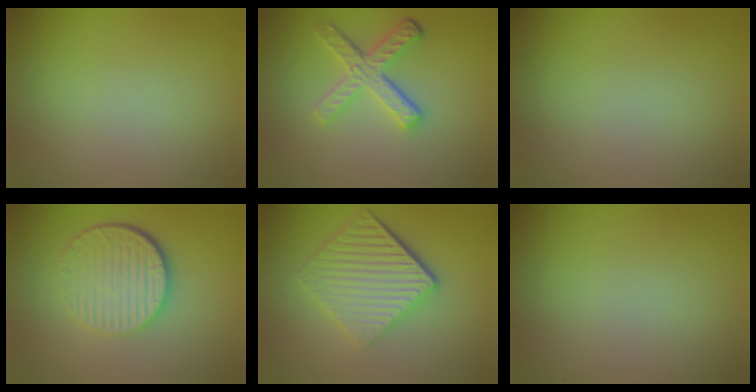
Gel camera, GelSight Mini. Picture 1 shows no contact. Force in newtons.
{"total": 4.7, "press": 3.5, "slide": 3.2}
{"total": 0.0}
{"total": 6.3, "press": 4.2, "slide": 4.6}
{"total": 6.8, "press": 4.4, "slide": 5.2}
{"total": 0.0}